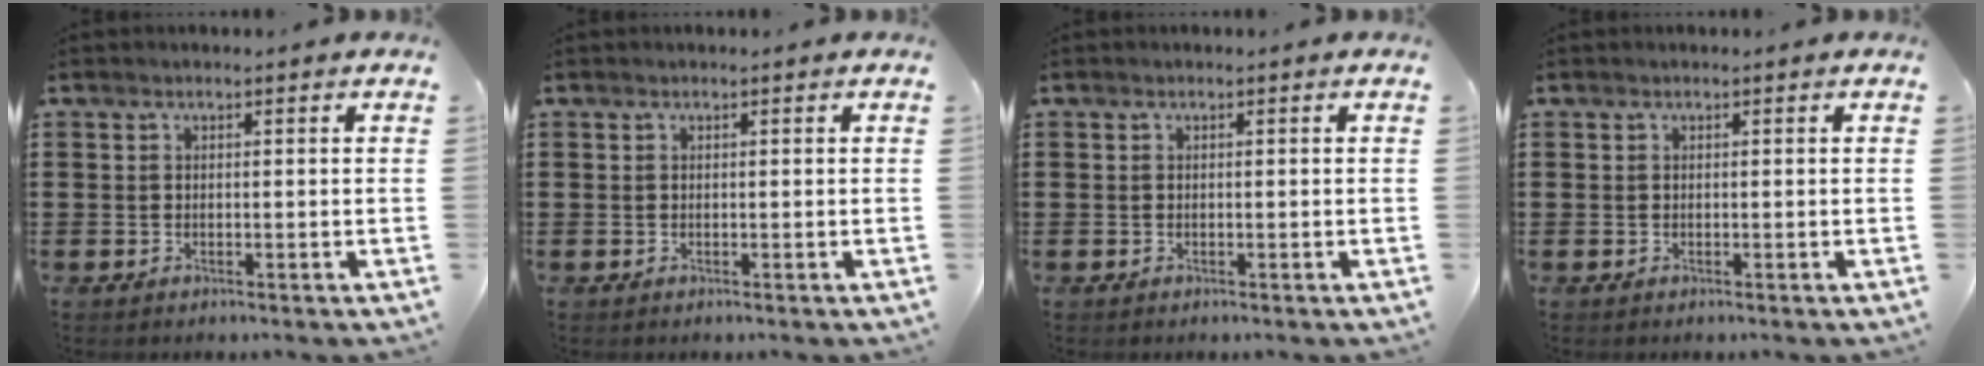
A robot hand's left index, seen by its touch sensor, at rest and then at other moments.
{"total": 0.0}
{"total": 0.0}
{"total": 0.0}